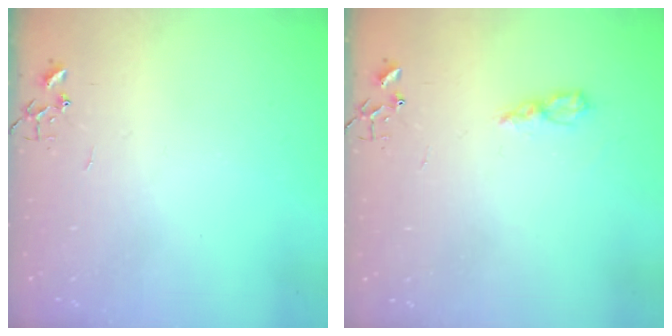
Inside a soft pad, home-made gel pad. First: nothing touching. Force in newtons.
{"total": 5.0, "press": 5.0, "slide": 0.6}